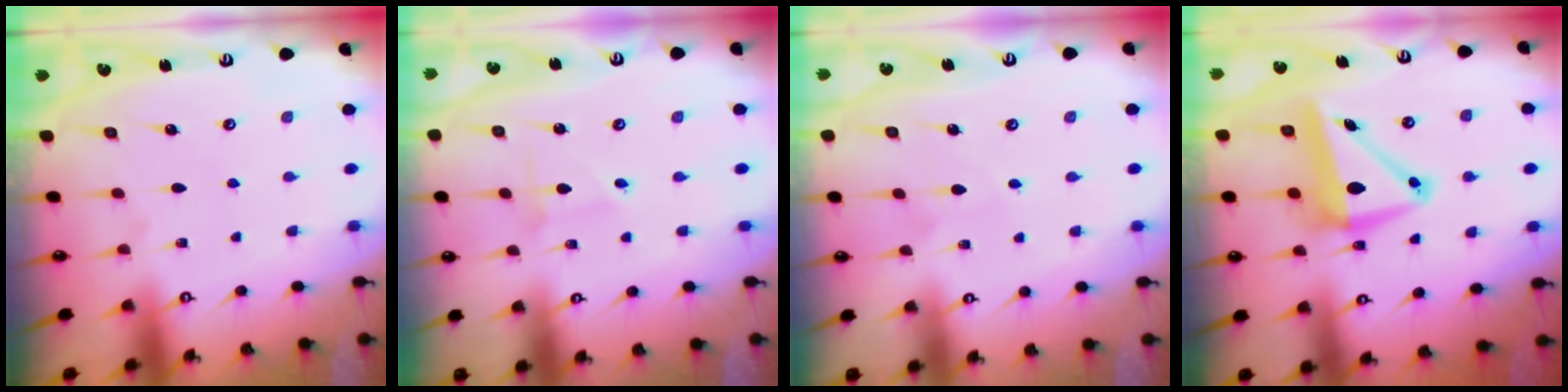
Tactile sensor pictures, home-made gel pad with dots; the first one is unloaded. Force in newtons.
{"total": 1.3, "press": 1.3, "slide": 0.1}
{"total": 3.1, "press": 3.1, "slide": 0.4}
{"total": 8.9, "press": 8.7, "slide": 1.6}